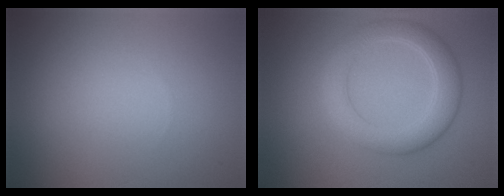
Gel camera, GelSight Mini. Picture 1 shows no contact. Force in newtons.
{"total": 4.4, "press": 4.4, "slide": 0.1}